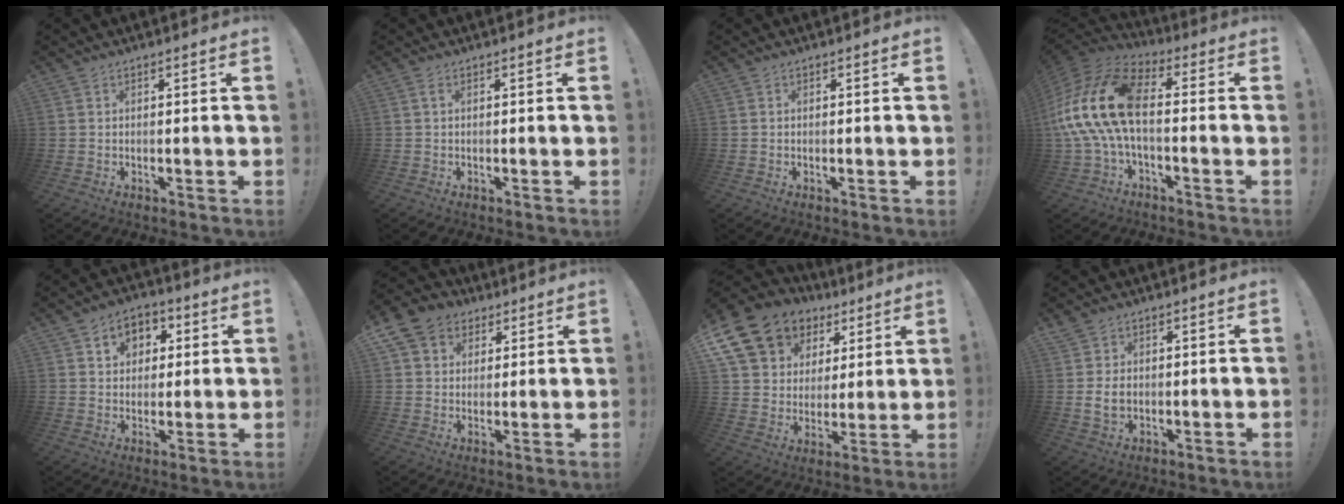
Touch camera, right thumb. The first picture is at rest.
{"total": 1.2, "force": [0.2, 0.2, 1.1], "torque": [-0.026, 0.003, 0.004]}
{"total": 0.0}
{"total": 18.2, "force": [-0.2, 10.0, 15.3], "torque": [-0.309, 0.022, 0.009]}
{"total": 7.8, "force": [2.6, 6.7, 3.0], "torque": [-0.039, -0.009, 0.051]}
{"total": 10.0, "force": [4.4, 8.2, 3.6], "torque": [-0.055, -0.016, 0.091]}
{"total": 16.2, "force": [9.7, 11.5, 5.9], "torque": [-0.100, -0.060, 0.199]}
{"total": 4.6, "force": [0.5, 3.5, 2.9], "torque": [-0.044, 0.002, 0.008]}